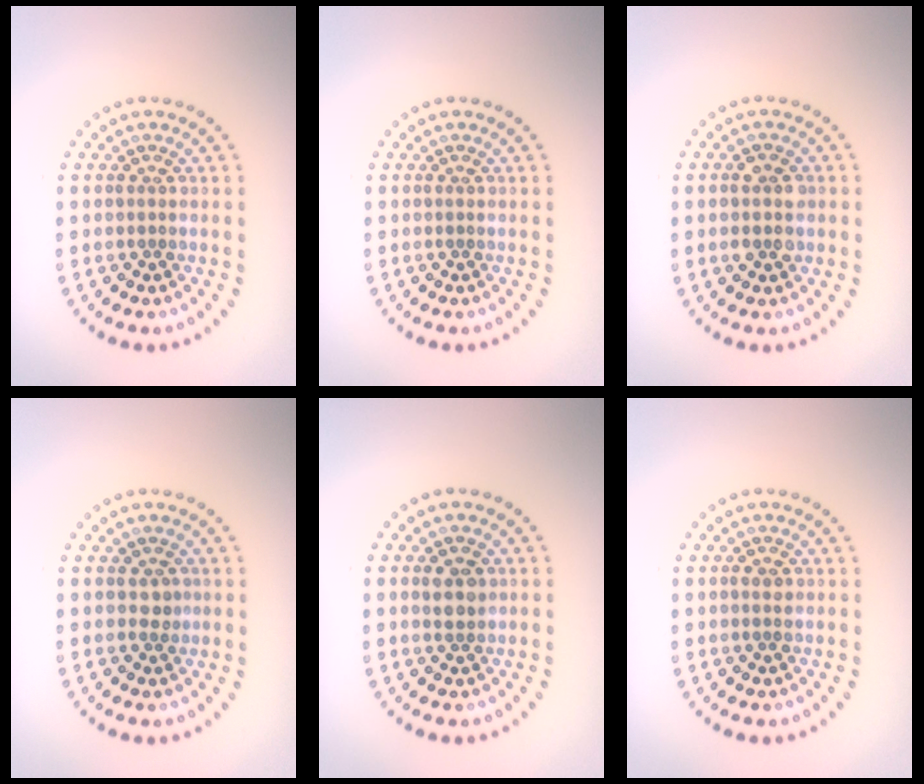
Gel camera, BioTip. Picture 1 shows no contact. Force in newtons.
{"total": 0.0}
{"total": 2.6, "press": 2.6, "slide": 0.2}
{"total": 0.9, "press": 0.8, "slide": 0.3}
{"total": 1.8, "press": 1.7, "slide": 0.6}
{"total": 1.0, "press": 1.0, "slide": 0.1}